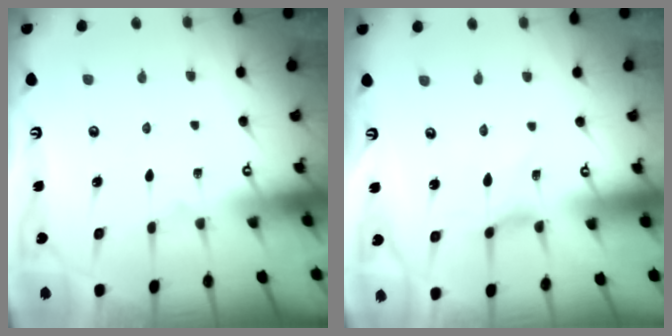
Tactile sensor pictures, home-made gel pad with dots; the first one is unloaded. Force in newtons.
{"total": 0.0}